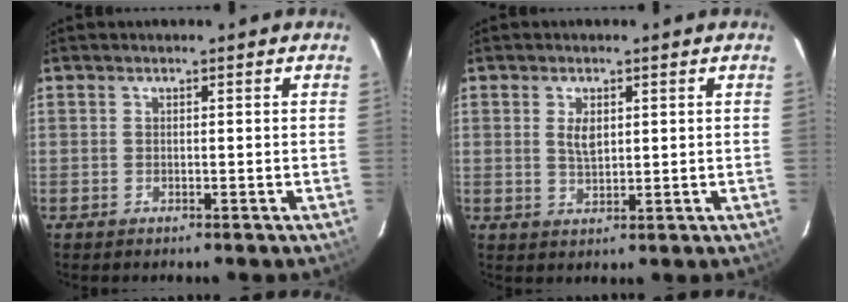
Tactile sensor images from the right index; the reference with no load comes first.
{"total": 3.5, "force": [1.0, 1.8, 2.8], "torque": [-0.049, 0.000, 0.020]}